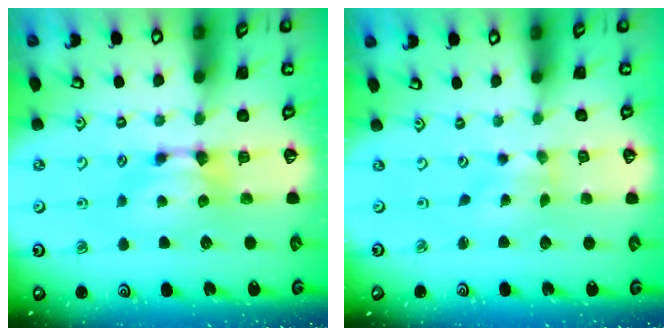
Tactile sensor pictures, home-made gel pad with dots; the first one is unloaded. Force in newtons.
{"total": 3.3, "press": 3.2, "slide": 0.8}